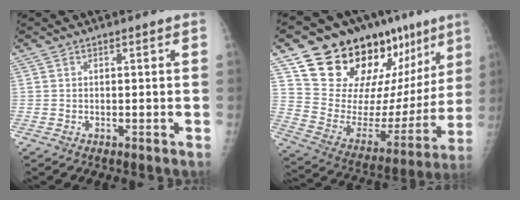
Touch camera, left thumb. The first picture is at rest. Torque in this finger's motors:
{"motor_torque": [0.56, 0.72, 1.27, -1.50, 0.24]}